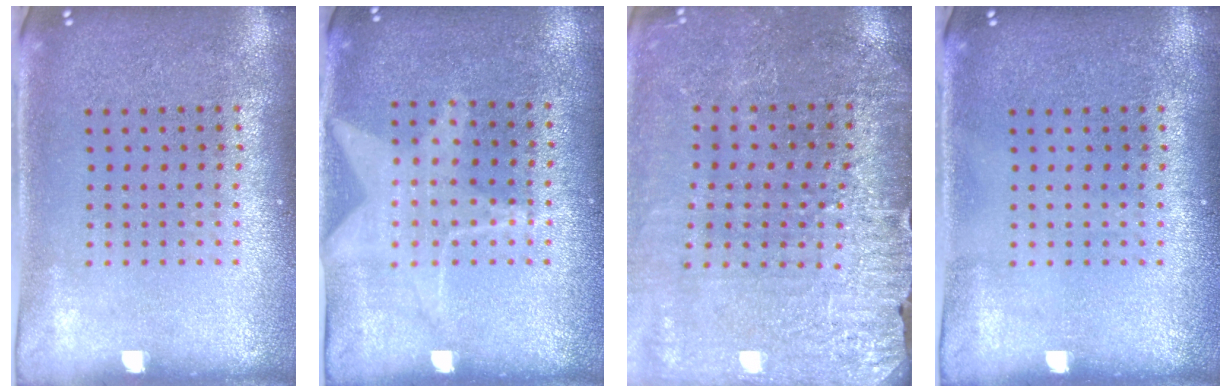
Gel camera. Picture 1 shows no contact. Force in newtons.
{"total": 1.2, "press": 1.2, "slide": 0.1}
{"total": 3.0, "press": 3.0, "slide": 0.1}
{"total": 0.0}